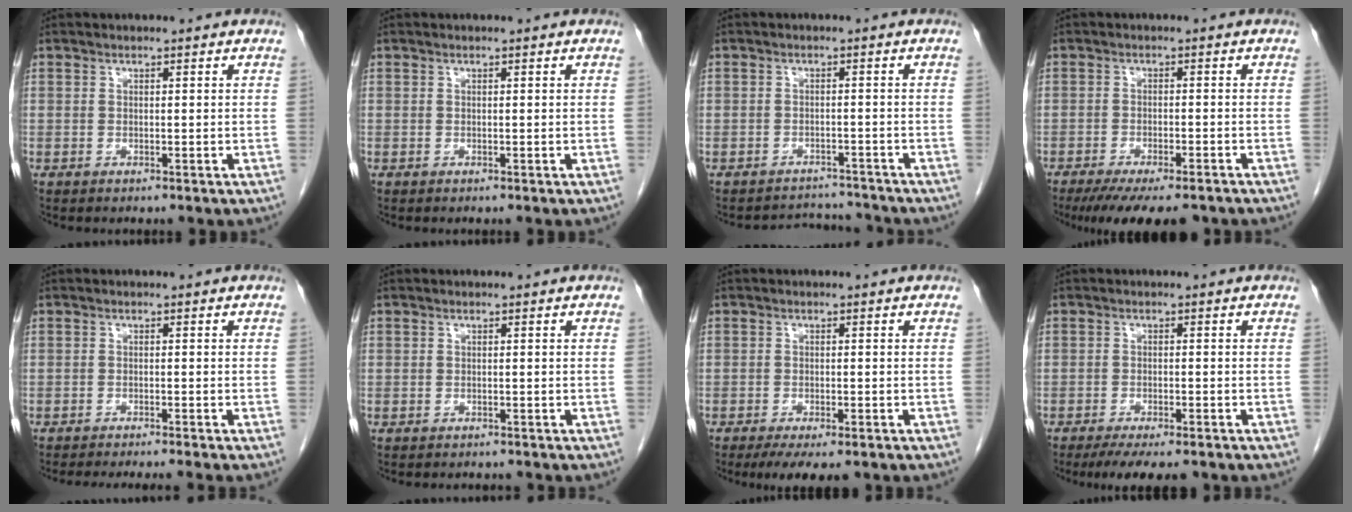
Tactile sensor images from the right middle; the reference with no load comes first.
{"total": 0.0}
{"total": 4.5, "force": [-4.2, 0.9, -1.4], "torque": [0.019, 0.015, -0.059]}
{"total": 12.0, "force": [-9.6, 2.8, 6.6], "torque": [-0.098, -0.020, -0.137]}
{"total": 7.4, "force": [-6.6, -0.8, 3.2], "torque": [-0.024, -0.018, -0.094]}
{"total": 2.1, "force": [-1.9, 0.9, 0.0], "torque": [-0.003, -0.002, -0.030]}
{"total": 6.2, "force": [-4.7, 1.8, 3.6], "torque": [-0.047, -0.009, -0.072]}
{"total": 7.9, "force": [-6.5, 1.8, 4.1], "torque": [-0.052, -0.008, -0.097]}